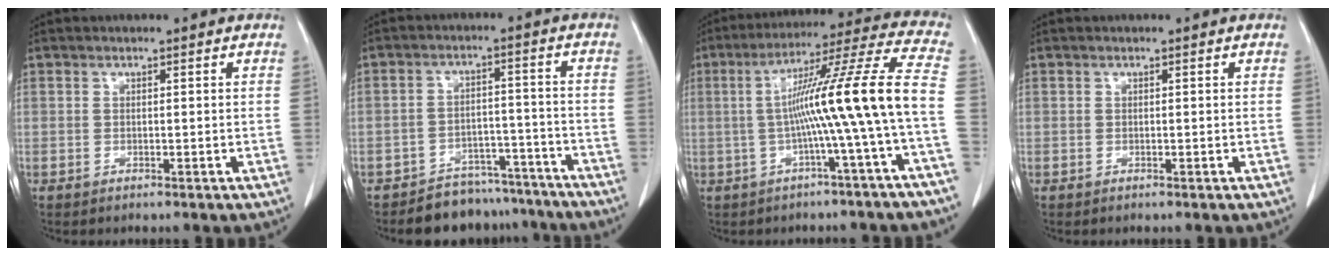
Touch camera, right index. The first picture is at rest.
{"total": 8.7, "force": [-7.6, 4.2, 0.1], "torque": [0.029, 0.039, -0.109]}
{"total": 14.9, "force": [-2.1, -2.5, 14.5], "torque": [-0.222, 0.022, -0.039]}
{"total": 0.0}